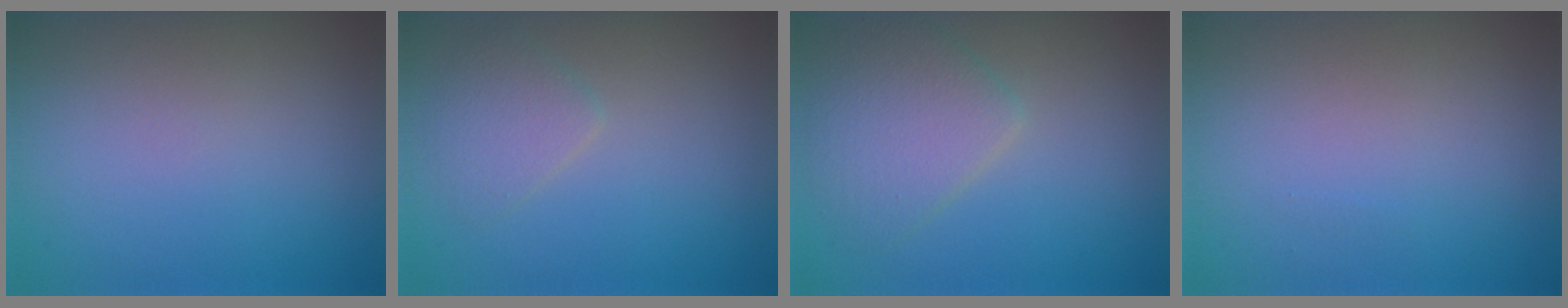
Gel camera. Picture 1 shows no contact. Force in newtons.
{"total": 1.8, "press": 1.8, "slide": 0.0}
{"total": 3.8, "press": 3.8, "slide": 0.1}
{"total": 0.0}